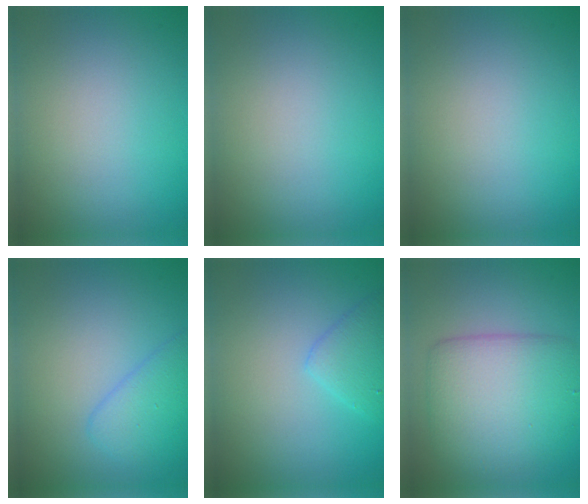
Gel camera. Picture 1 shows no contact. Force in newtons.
{"total": 0.0}
{"total": 0.0}
{"total": 2.9, "press": 2.9, "slide": 0.3}
{"total": 2.2, "press": 2.2, "slide": 0.2}
{"total": 6.9, "press": 6.8, "slide": 0.3}